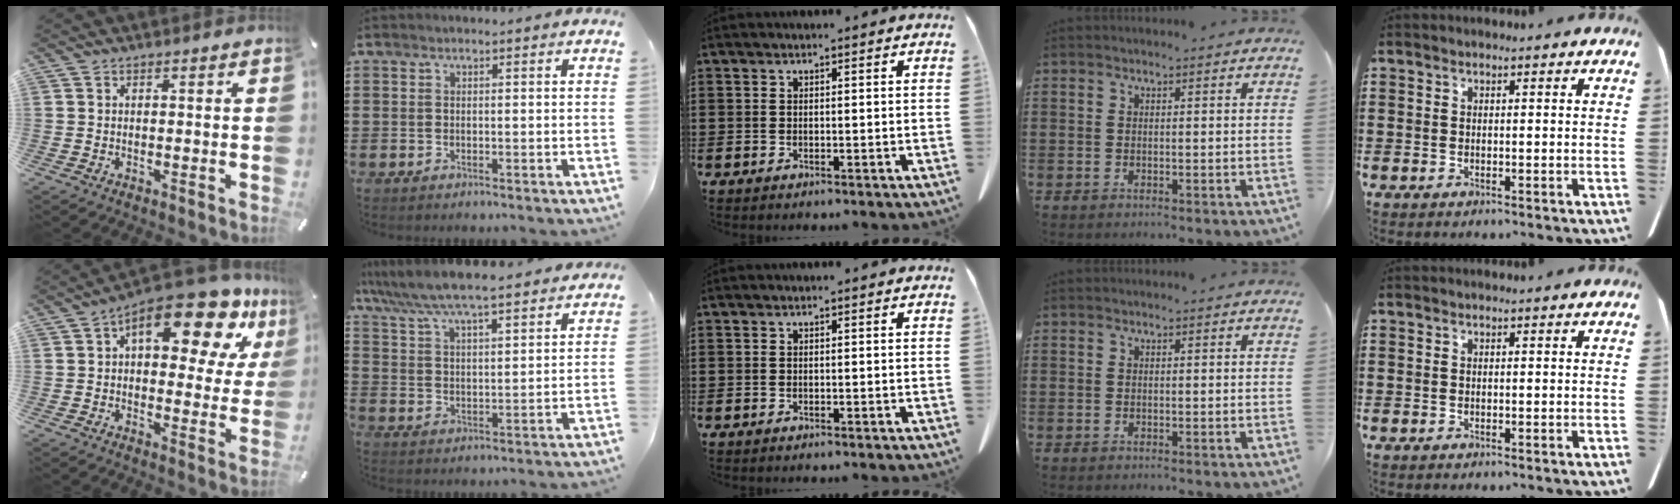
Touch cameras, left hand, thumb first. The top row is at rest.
{"thumb": {"total": 18.5, "force": [9.2, 7.7, 14.0], "torque": [-0.193, -0.056, 0.145]}, "index": {"total": 6.9, "force": [6.4, 0.2, 2.6], "torque": [-0.077, -0.033, 0.111]}}